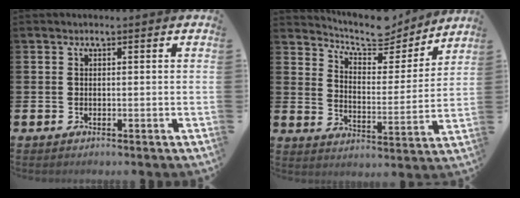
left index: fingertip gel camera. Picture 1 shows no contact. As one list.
[{"total": 8.4, "force": [7.8, 2.4, 2.0], "torque": [-0.058, -0.060, 0.136]}]